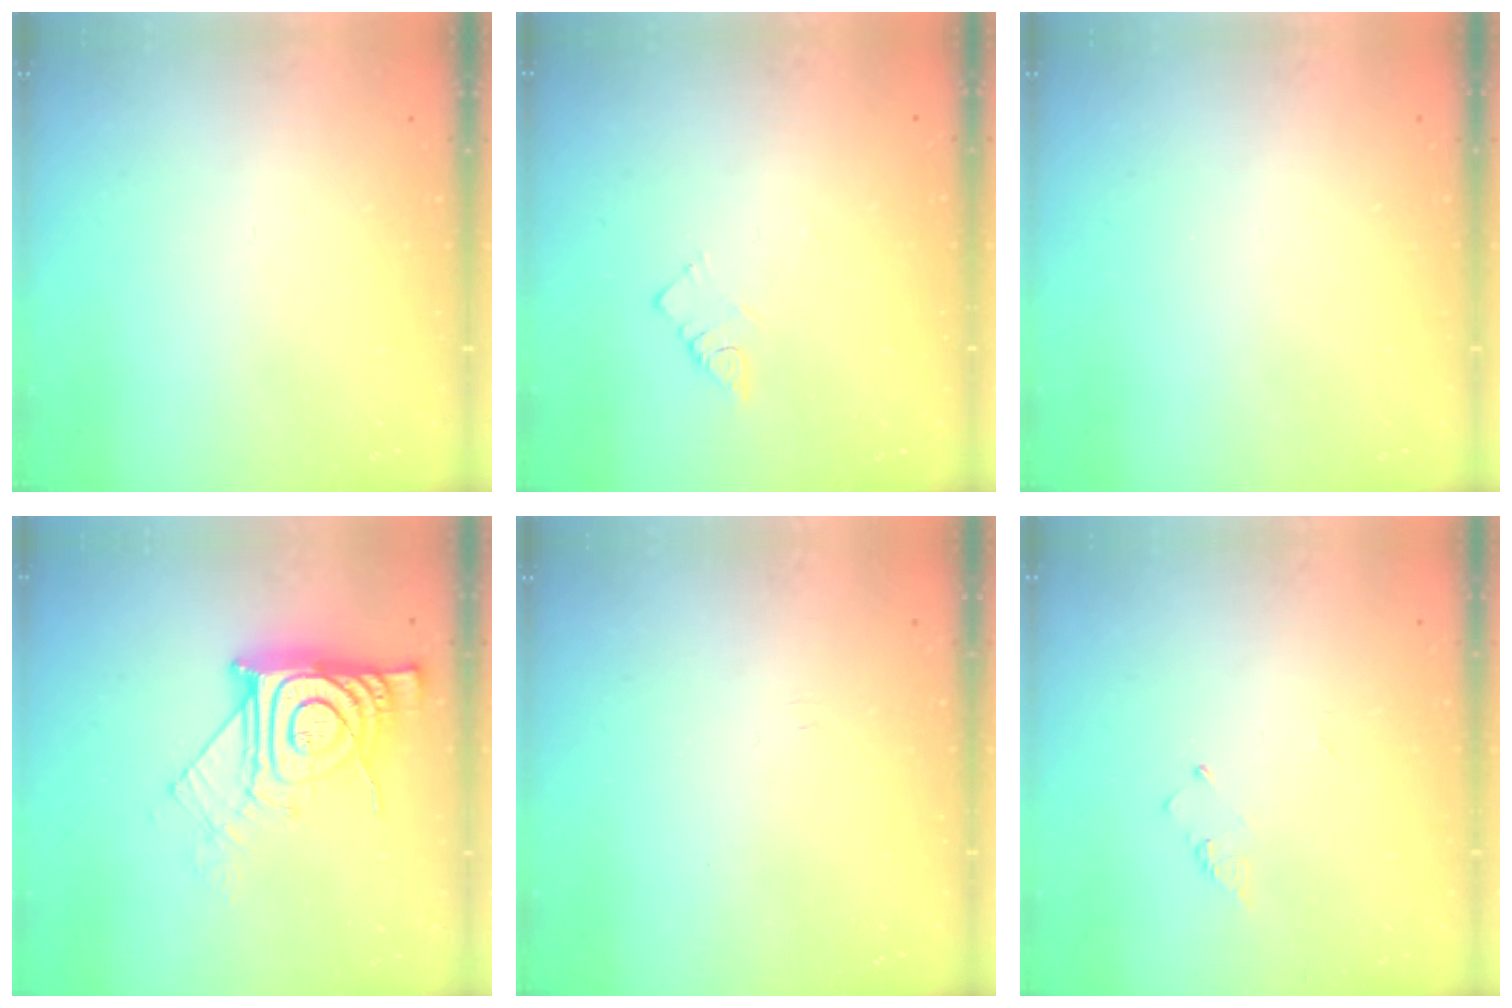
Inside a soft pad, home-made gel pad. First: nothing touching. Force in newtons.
{"total": 3.1, "press": 3.1, "slide": 0.5}
{"total": 0.0}
{"total": 14.9, "press": 14.9, "slide": 1.4}
{"total": 3.3, "press": 3.3, "slide": 0.5}
{"total": 2.0, "press": 2.0, "slide": 0.3}